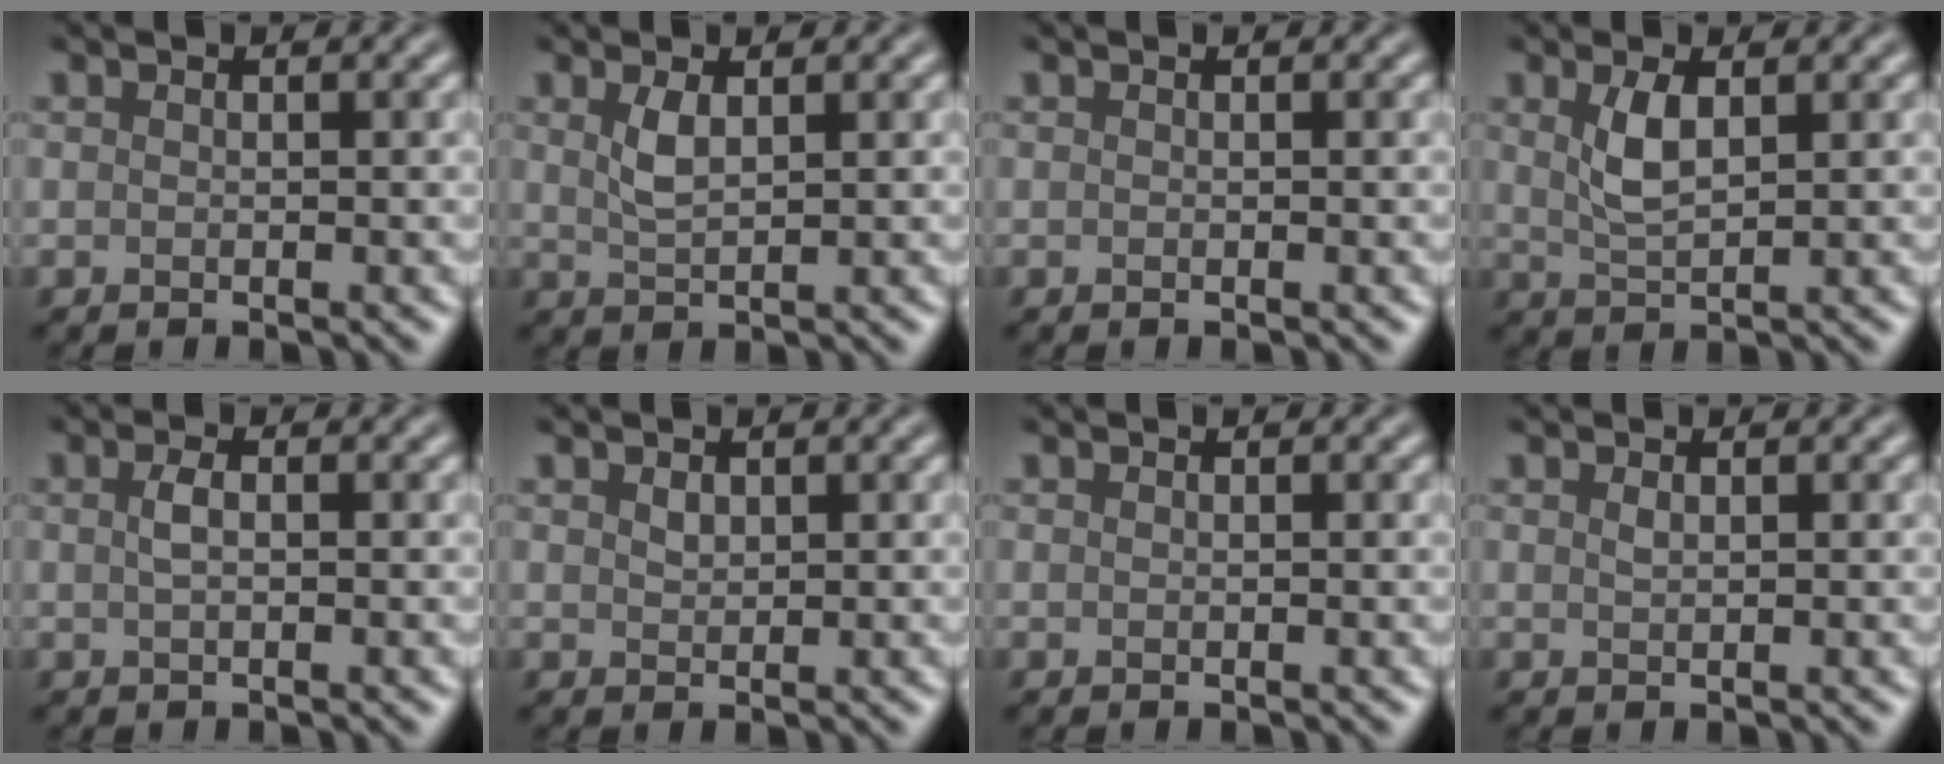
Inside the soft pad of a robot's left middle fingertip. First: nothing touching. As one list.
[{"total": 2.0, "force": [0.9, 0.7, 1.6], "torque": [-0.038, -0.001, 0.020]}, {"total": 0.0}, {"total": 2.8, "force": [1.0, 1.1, 2.4], "torque": [-0.053, -0.001, 0.024]}, {"total": 1.3, "force": [0.1, 0.5, 1.2], "torque": [-0.028, 0.003, 0.002]}, {"total": 0.8, "force": [0.5, 0.5, 0.4], "torque": [-0.011, 0.000, 0.011]}, {"total": 0.0}, {"total": 0.6, "force": [0.3, 0.2, 0.4], "torque": [-0.011, 0.000, 0.008]}]